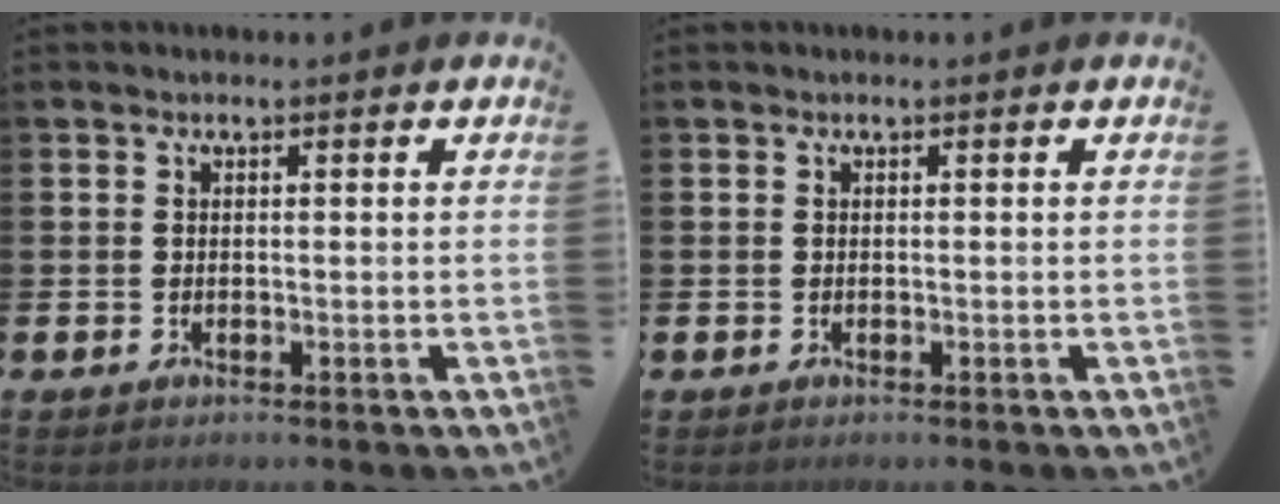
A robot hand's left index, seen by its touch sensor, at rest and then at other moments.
{"total": 0.0}